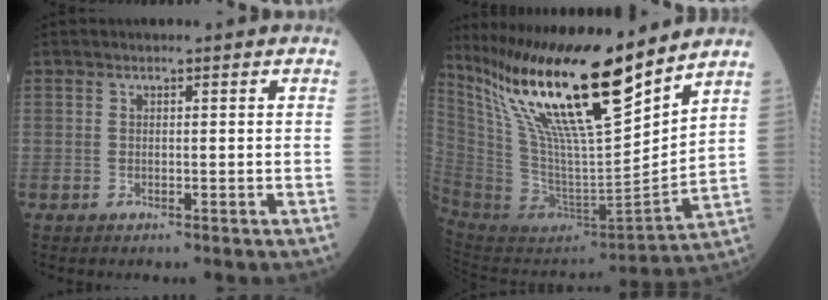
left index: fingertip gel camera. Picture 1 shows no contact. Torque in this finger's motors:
{"motor_torque": [1.10, -1.04, 1.05, 0.21]}